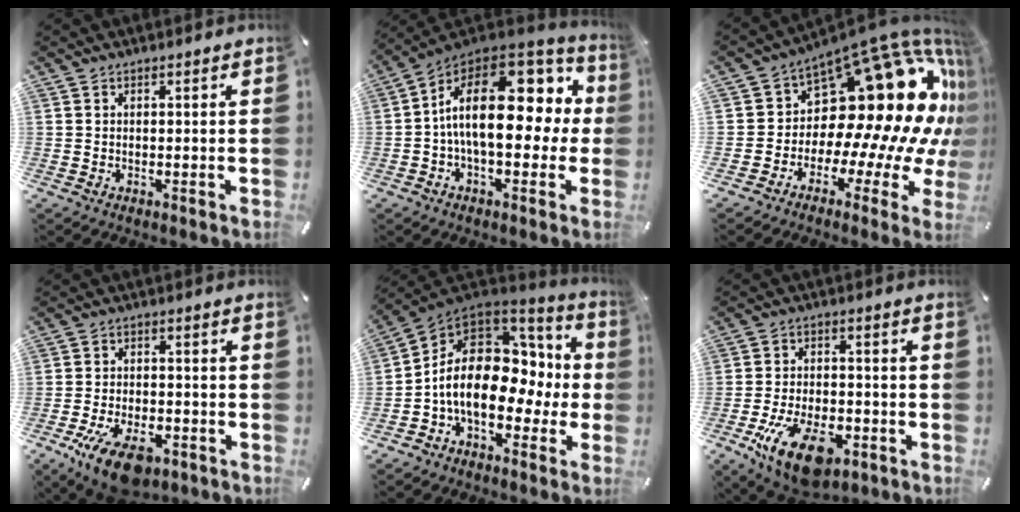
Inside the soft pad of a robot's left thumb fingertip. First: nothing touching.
{"total": 22.6, "force": [3.2, 12.1, 18.9], "torque": [-0.313, -0.023, 0.058]}
{"total": 22.6, "force": [8.2, 11.9, 17.4], "torque": [-0.252, -0.116, 0.157]}
{"total": 11.3, "force": [-6.0, 5.8, 7.6], "torque": [-0.144, 0.026, -0.101]}
{"total": 17.5, "force": [-1.4, 11.9, 12.7], "torque": [-0.232, -0.004, -0.023]}
{"total": 14.9, "force": [-7.3, 7.9, 10.4], "torque": [-0.191, 0.031, -0.119]}